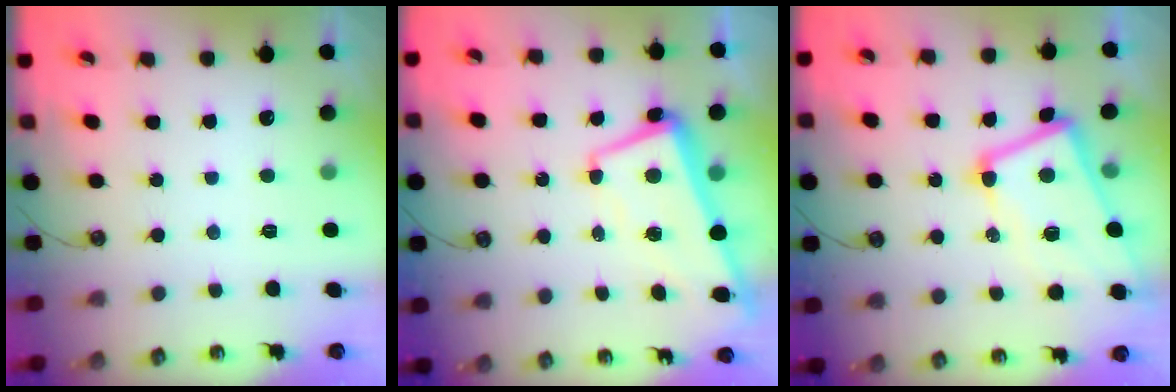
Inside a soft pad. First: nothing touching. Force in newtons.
{"total": 4.7, "press": 4.4, "slide": 1.7}
{"total": 7.4, "press": 7.3, "slide": 1.6}